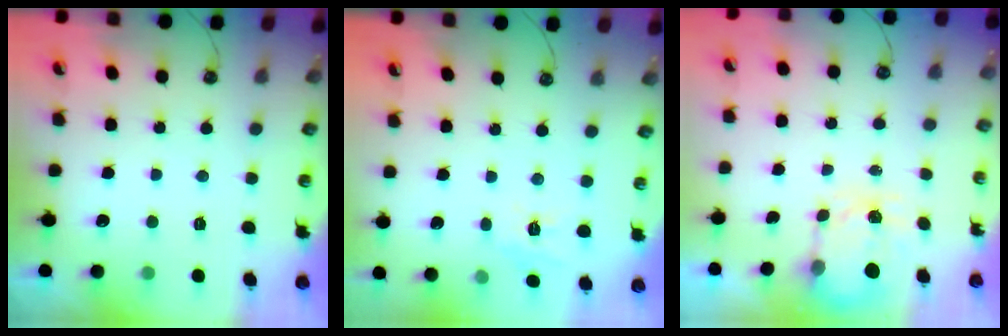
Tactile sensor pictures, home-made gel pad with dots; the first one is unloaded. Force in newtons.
{"total": 6.0, "press": 5.9, "slide": 0.4}
{"total": 3.9, "press": 3.8, "slide": 0.6}